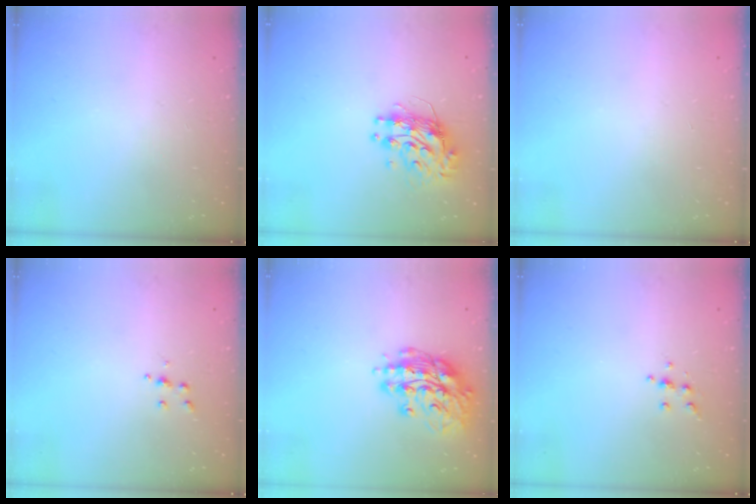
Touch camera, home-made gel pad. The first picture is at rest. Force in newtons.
{"total": 9.1, "press": 9.1, "slide": 0.8}
{"total": 0.0}
{"total": 3.6, "press": 3.6, "slide": 0.3}
{"total": 15.2, "press": 15.2, "slide": 0.8}
{"total": 4.2, "press": 4.2, "slide": 0.4}